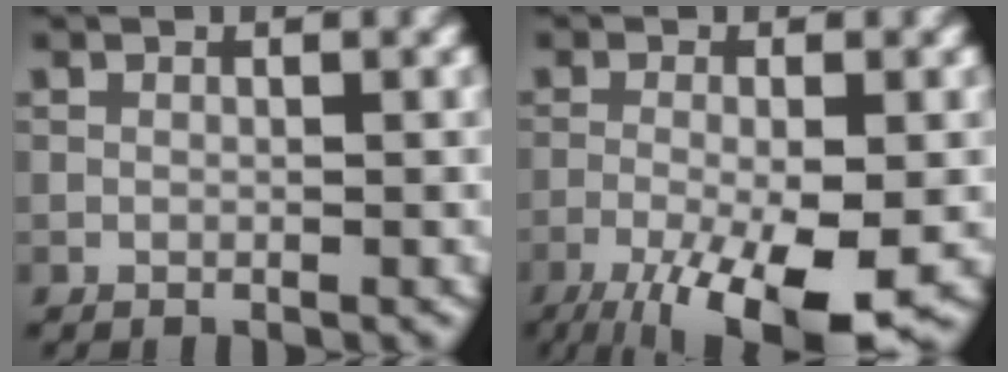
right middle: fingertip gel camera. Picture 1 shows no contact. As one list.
[{"total": 9.7, "force": [-5.0, 2.6, 7.9], "torque": [-0.142, -0.021, -0.081]}]